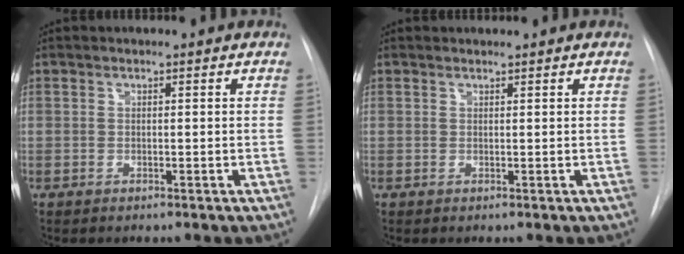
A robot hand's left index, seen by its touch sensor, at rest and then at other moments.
{"total": 0.6, "force": [0.5, -0.1, 0.0], "torque": [-0.003, 0.005, 0.013]}